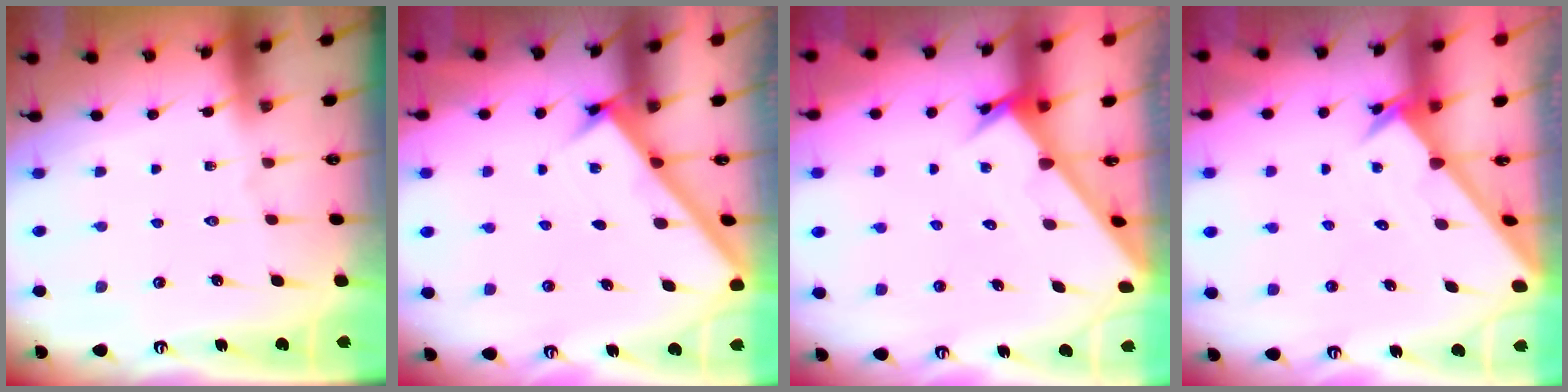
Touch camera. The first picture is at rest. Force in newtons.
{"total": 2.8, "press": 2.8, "slide": 0.3}
{"total": 2.8, "press": 2.8, "slide": 0.1}
{"total": 2.1, "press": 2.1, "slide": 0.1}